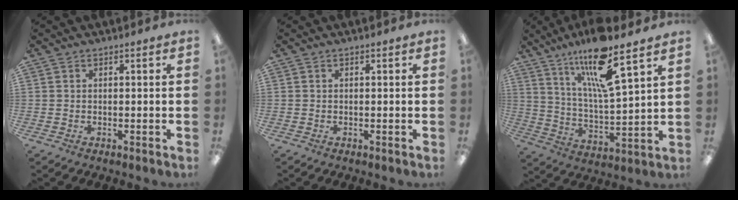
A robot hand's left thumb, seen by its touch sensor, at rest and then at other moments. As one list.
[{"total": 0.0}, {"total": 15.8, "force": [11.1, 2.5, 11.1], "torque": [-0.208, -0.056, 0.180]}]